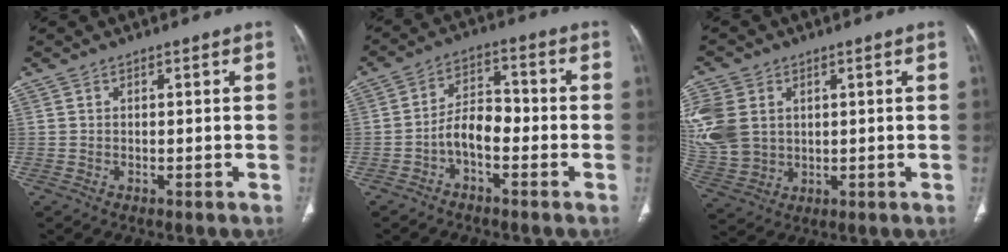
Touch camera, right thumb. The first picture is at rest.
{"total": 6.5, "force": [-2.5, 3.5, 4.9], "torque": [-0.075, 0.038, -0.051]}
{"total": 13.8, "force": [2.9, 10.7, 8.1], "torque": [-0.191, -0.004, 0.069]}